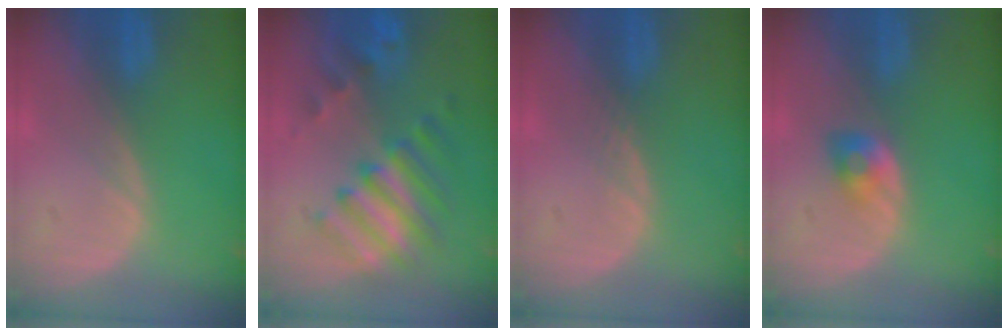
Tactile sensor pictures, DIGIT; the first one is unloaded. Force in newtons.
{"total": 9.0, "press": 8.3, "slide": 3.7}
{"total": 0.7, "press": 0.6, "slide": 0.3}
{"total": 2.8, "press": 2.5, "slide": 1.3}